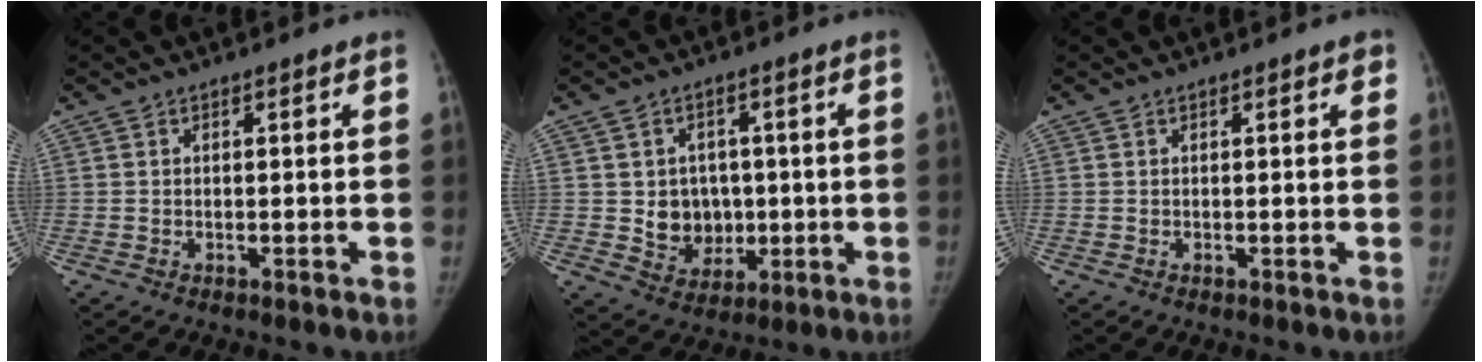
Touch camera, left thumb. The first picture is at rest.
{"total": 7.9, "force": [0.0, 7.0, 3.8], "torque": [-0.014, 0.001, 0.014]}
{"total": 0.9, "force": [0.4, 0.3, 0.7], "torque": [-0.009, 0.002, 0.002]}